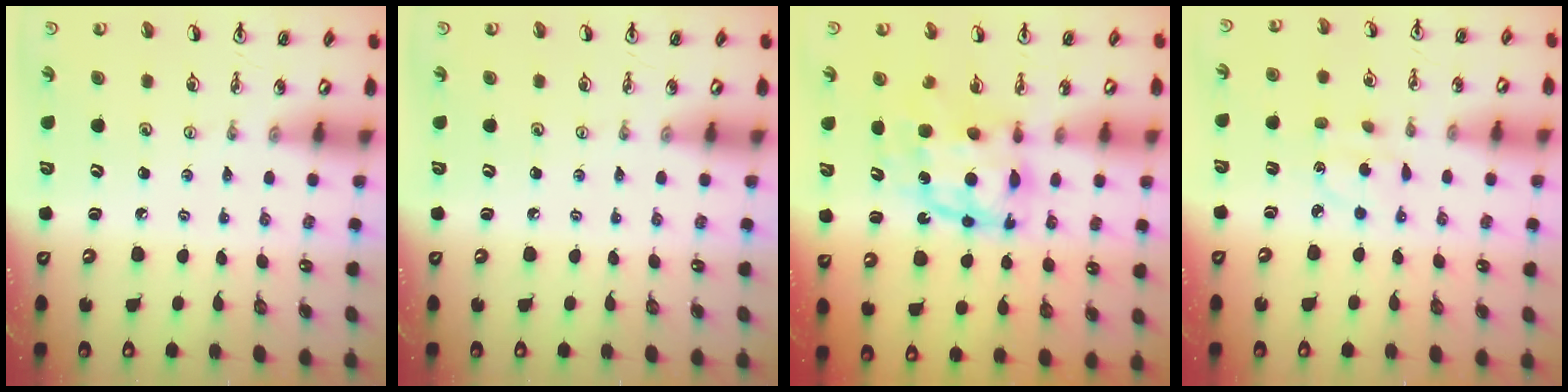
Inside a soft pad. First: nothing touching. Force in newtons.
{"total": 0.0}
{"total": 9.5, "press": 9.5, "slide": 0.9}
{"total": 3.6, "press": 3.5, "slide": 0.7}